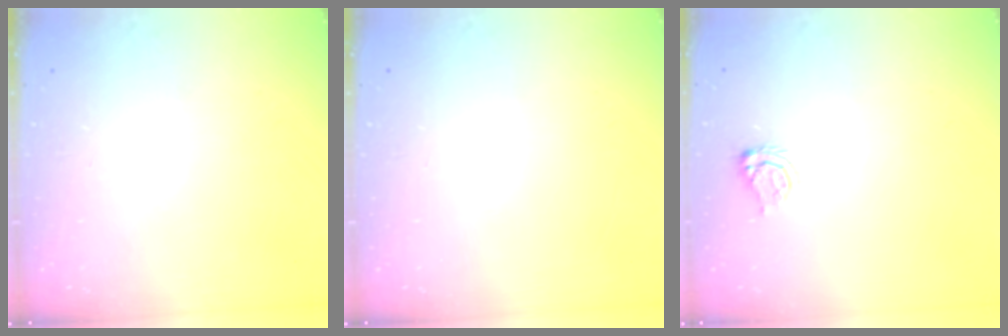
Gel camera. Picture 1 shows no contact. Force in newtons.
{"total": 0.0}
{"total": 5.3, "press": 5.3, "slide": 0.8}